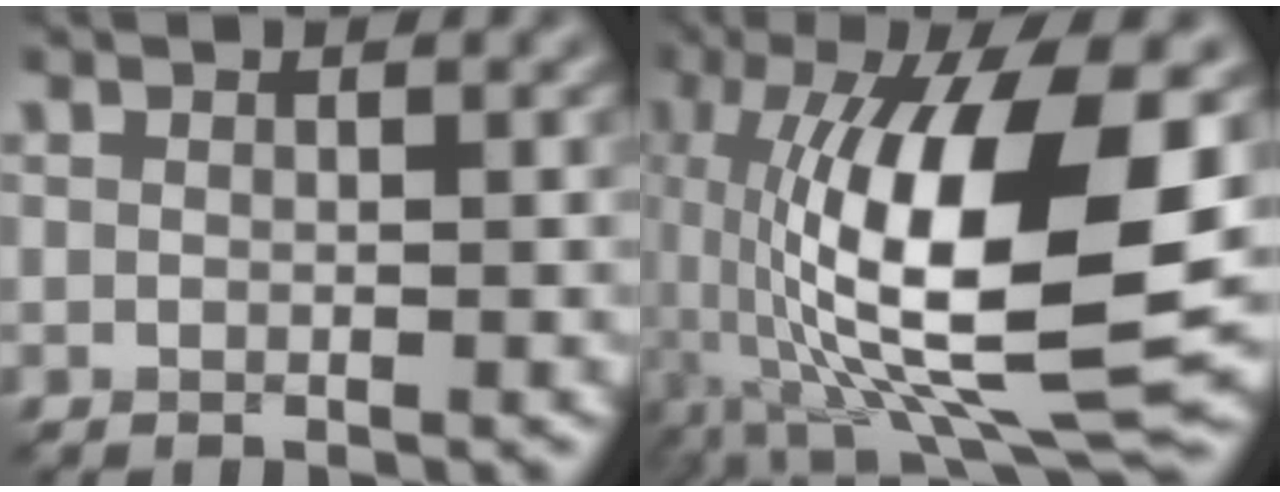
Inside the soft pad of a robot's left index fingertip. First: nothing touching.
{"total": 14.8, "force": [-0.8, 5.2, 13.8], "torque": [-0.244, -0.002, -0.019]}